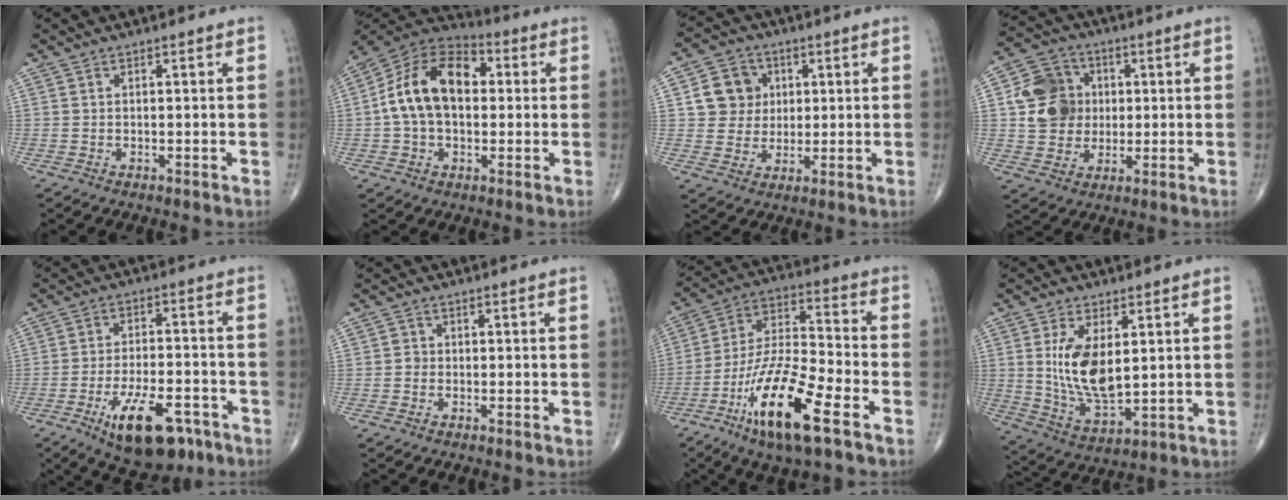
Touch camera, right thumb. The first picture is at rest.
{"total": 16.3, "force": [1.4, 10.7, 12.2], "torque": [-0.201, 0.034, 0.014]}
{"total": 8.6, "force": [2.0, 7.9, 2.9], "torque": [-0.016, -0.002, 0.032]}
{"total": 11.8, "force": [1.5, 10.3, 5.7], "torque": [-0.072, 0.006, 0.026]}
{"total": 14.2, "force": [-7.4, 6.1, 10.5], "torque": [-0.153, 0.026, -0.109]}
{"total": 1.2, "force": [-0.2, 1.1, 0.4], "torque": [0.001, 0.004, -0.006]}
{"total": 18.9, "force": [-9.8, 4.6, 15.5], "torque": [-0.310, 0.040, -0.179]}
{"total": 12.2, "force": [2.3, 6.0, 10.4], "torque": [-0.188, -0.025, 0.058]}